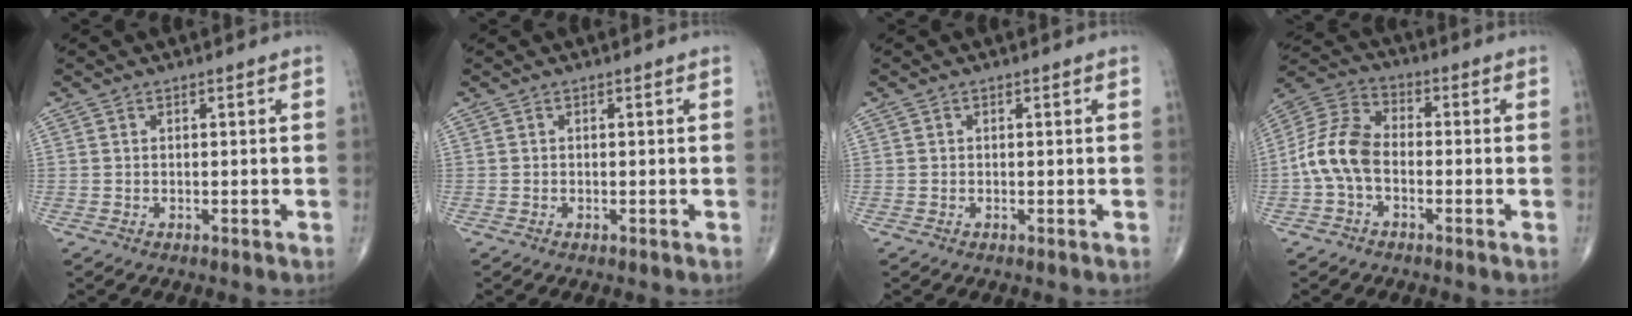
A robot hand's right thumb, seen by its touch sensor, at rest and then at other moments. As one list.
[{"total": 0.0}, {"total": 0.0}, {"total": 10.4, "force": [-1.9, 6.7, 7.7], "torque": [-0.151, 0.032, -0.051]}]